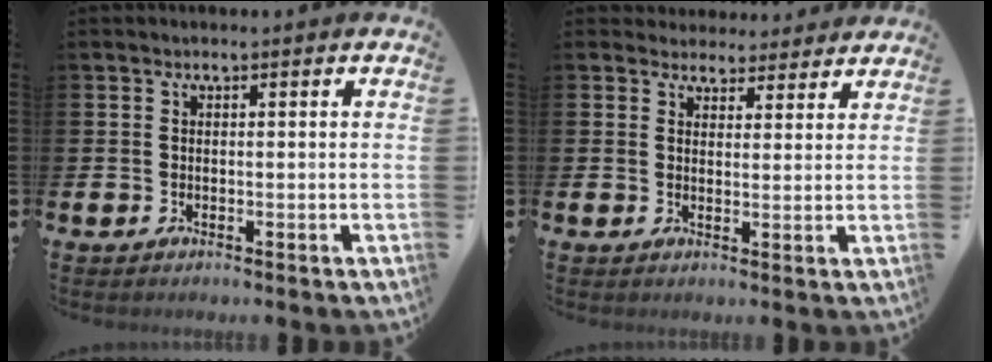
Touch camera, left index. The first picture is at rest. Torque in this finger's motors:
{"motor_torque": [0.99, -1.07, 0.03, -0.02]}